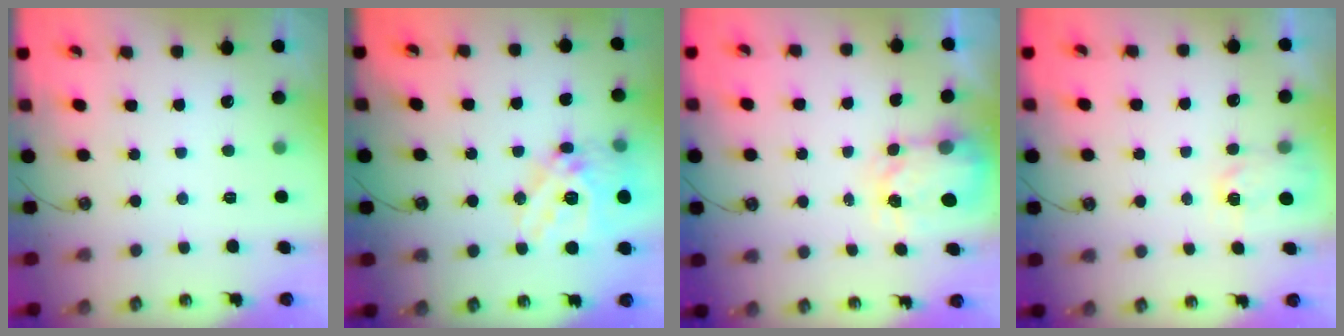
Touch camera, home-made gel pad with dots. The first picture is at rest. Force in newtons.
{"total": 20.5, "press": 20.4, "slide": 2.4}
{"total": 4.0, "press": 3.9, "slide": 0.5}
{"total": 2.5, "press": 2.4, "slide": 0.4}